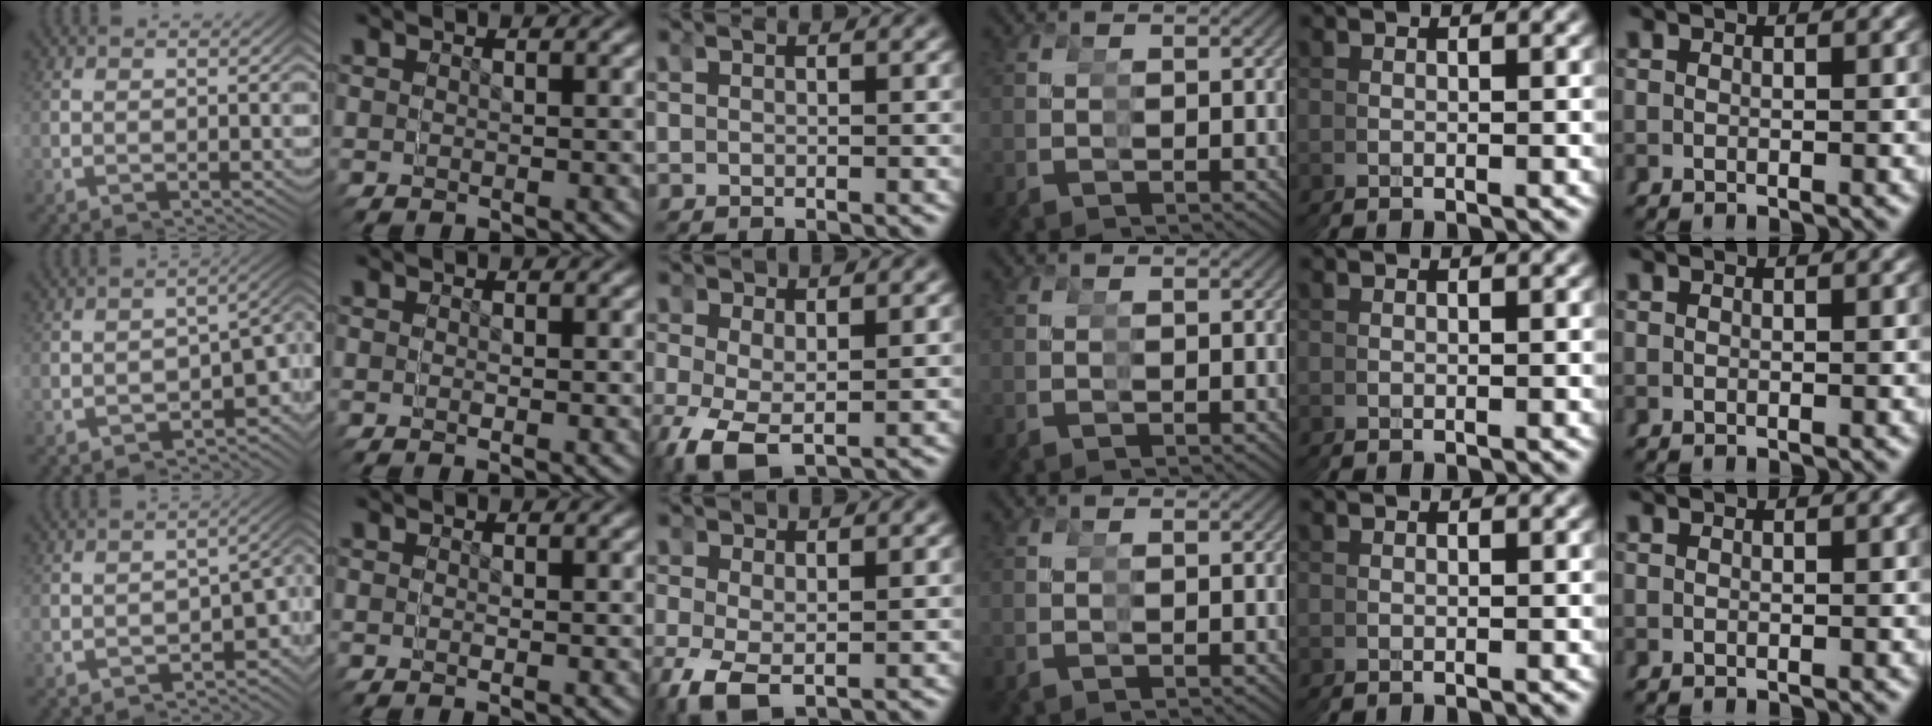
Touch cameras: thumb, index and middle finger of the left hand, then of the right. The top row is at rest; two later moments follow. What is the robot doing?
{"motion": "grasp_and_lifting", "object": "tape"}